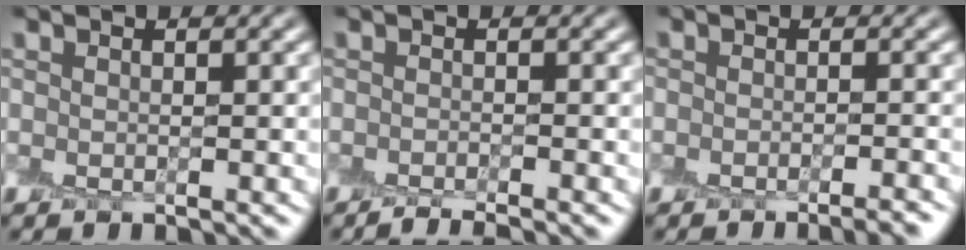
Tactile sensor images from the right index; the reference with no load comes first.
{"total": 1.5, "force": [-1.4, -0.3, 0.4], "torque": [0.001, 0.000, -0.025]}
{"total": 2.5, "force": [-2.3, 0.5, 0.7], "torque": [-0.001, 0.005, -0.032]}